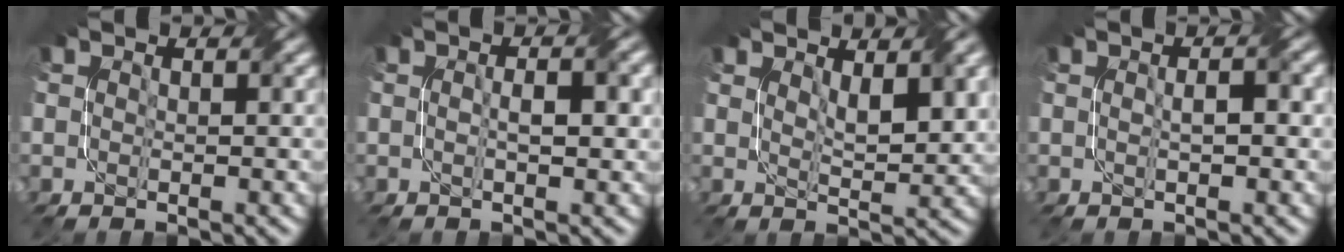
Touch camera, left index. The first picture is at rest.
{"total": 2.6, "force": [0.1, 0.7, 2.5], "torque": [-0.036, 0.001, -0.001]}
{"total": 4.0, "force": [1.9, 1.1, 3.3], "torque": [-0.060, -0.003, 0.035]}
{"total": 2.2, "force": [0.3, 0.6, 2.1], "torque": [-0.026, -0.002, 0.001]}